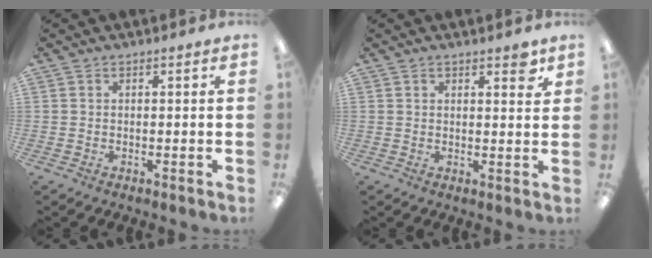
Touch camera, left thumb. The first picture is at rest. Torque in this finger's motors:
{"motor_torque": [0.28, 0.13, 0.20, -0.25, 0.01]}